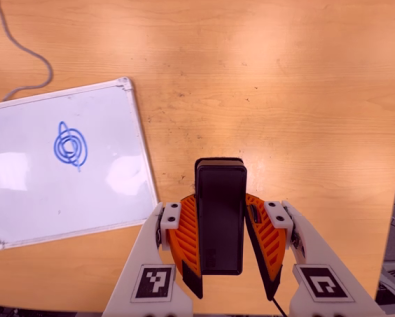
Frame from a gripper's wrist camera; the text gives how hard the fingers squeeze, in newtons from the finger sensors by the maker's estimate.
{"total": 5.7, "left": 4.5, "right": 6.9}